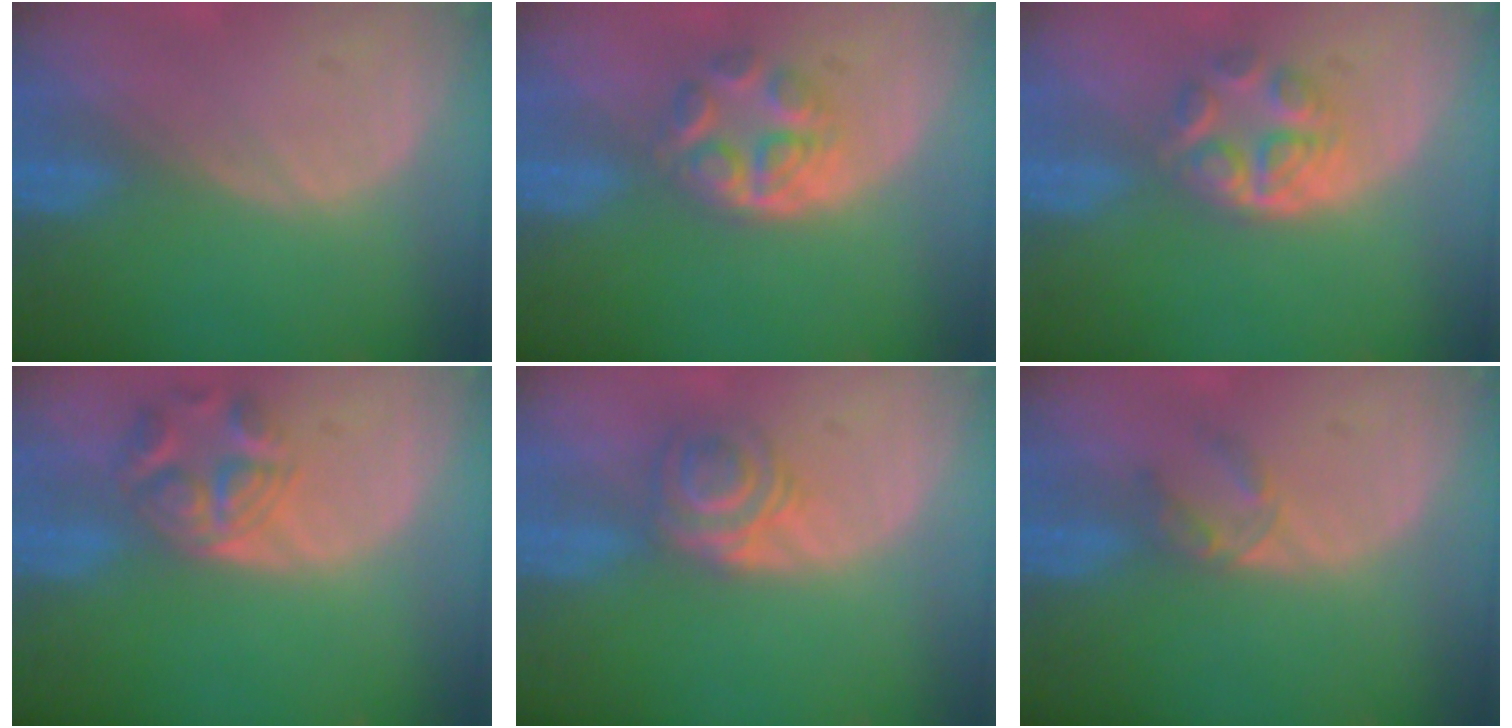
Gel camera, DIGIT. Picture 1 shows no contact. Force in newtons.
{"total": 6.1, "press": 5.3, "slide": 3.2}
{"total": 6.2, "press": 5.2, "slide": 3.3}
{"total": 5.4, "press": 5.3, "slide": 1.0}
{"total": 5.8, "press": 4.9, "slide": 3.2}
{"total": 2.9, "press": 2.7, "slide": 1.0}